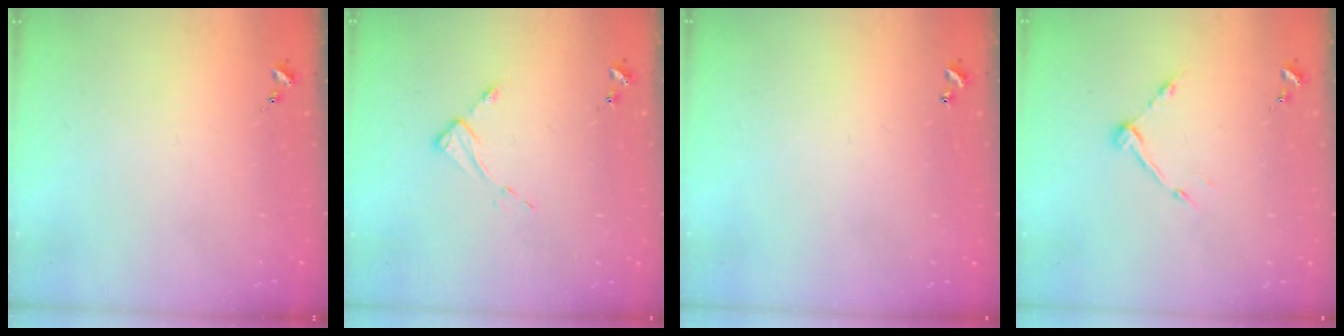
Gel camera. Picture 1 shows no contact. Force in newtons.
{"total": 5.3, "press": 5.2, "slide": 0.1}
{"total": 0.9, "press": 0.9, "slide": 0.2}
{"total": 6.9, "press": 6.9, "slide": 0.3}